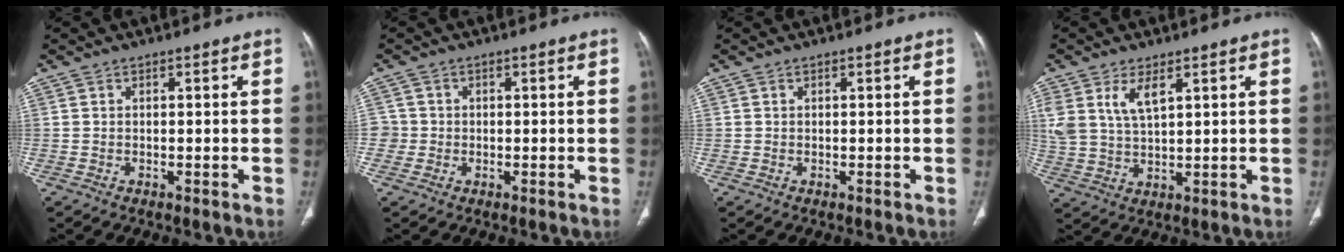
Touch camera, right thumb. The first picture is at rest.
{"total": 2.6, "force": [-0.4, 2.6, 0.0], "torque": [0.017, 0.009, -0.011]}
{"total": 0.0}
{"total": 7.1, "force": [3.5, 3.3, 5.3], "torque": [-0.109, -0.010, 0.079]}